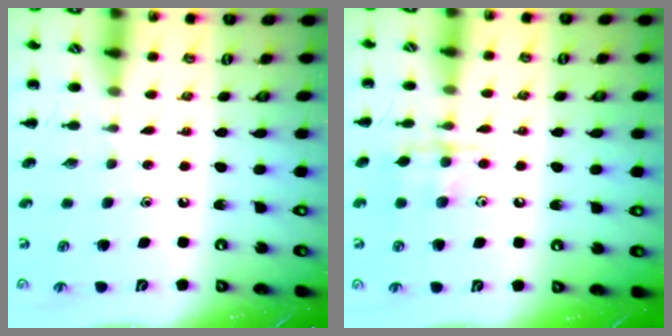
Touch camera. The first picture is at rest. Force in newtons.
{"total": 9.0, "press": 9.0, "slide": 0.6}